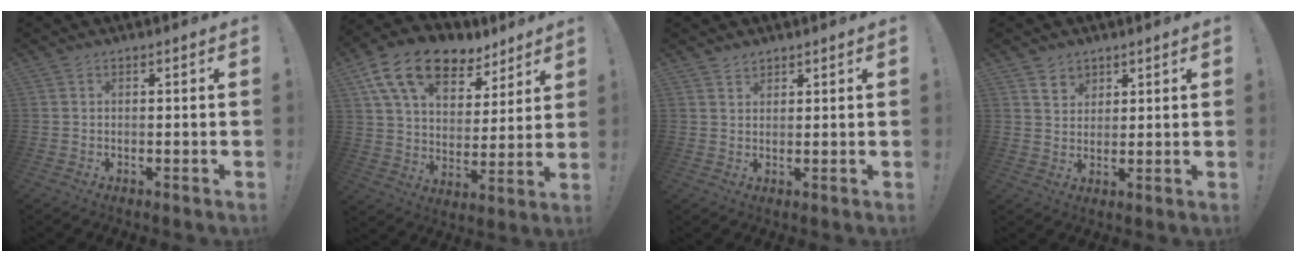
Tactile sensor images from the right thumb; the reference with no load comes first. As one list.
[{"total": 17.8, "force": [10.9, 10.2, 9.8], "torque": [-0.167, -0.057, 0.198]}, {"total": 2.2, "force": [1.9, 1.0, 0.4], "torque": [0.003, -0.014, 0.033]}, {"total": 4.6, "force": [3.4, 3.0, 0.7], "torque": [-0.009, -0.021, 0.062]}]